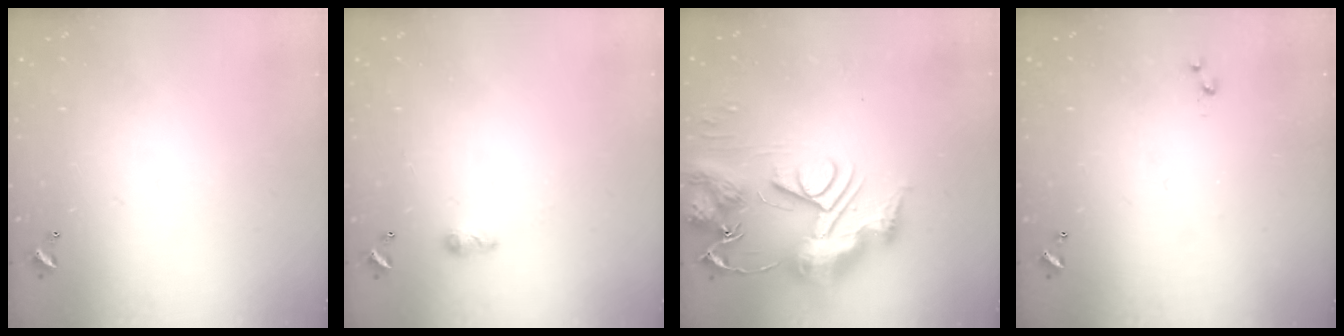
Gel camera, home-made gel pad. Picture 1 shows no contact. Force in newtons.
{"total": 4.9, "press": 4.8, "slide": 0.7}
{"total": 14.3, "press": 14.2, "slide": 1.6}
{"total": 3.0, "press": 3.0, "slide": 0.4}